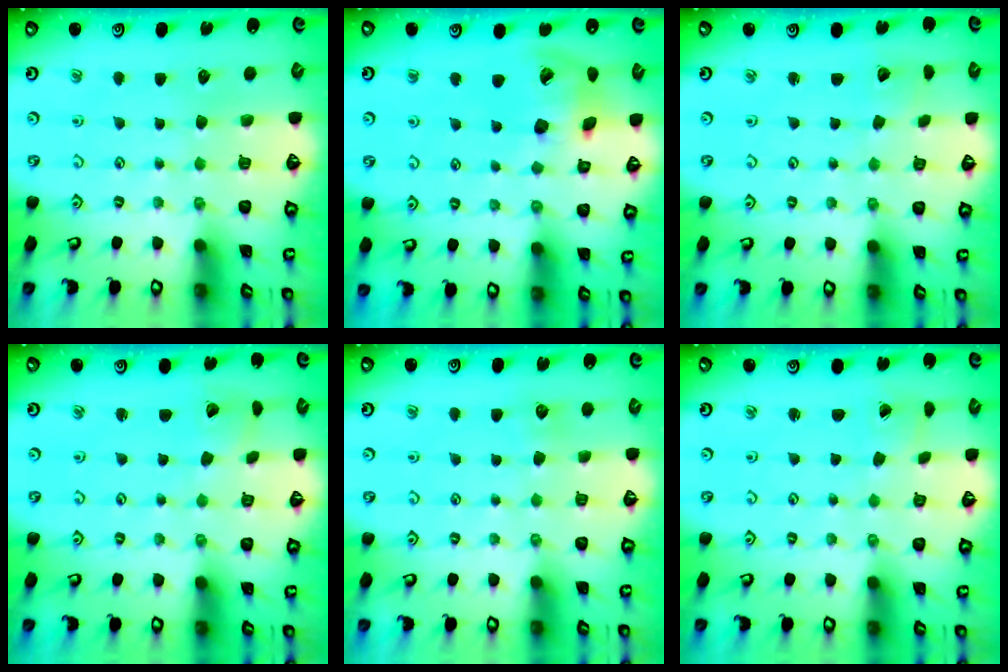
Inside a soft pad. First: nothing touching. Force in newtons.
{"total": 15.6, "press": 15.4, "slide": 2.4}
{"total": 1.2, "press": 1.2, "slide": 0.1}
{"total": 3.0, "press": 3.0, "slide": 0.4}
{"total": 4.8, "press": 4.7, "slide": 0.8}
{"total": 0.0}